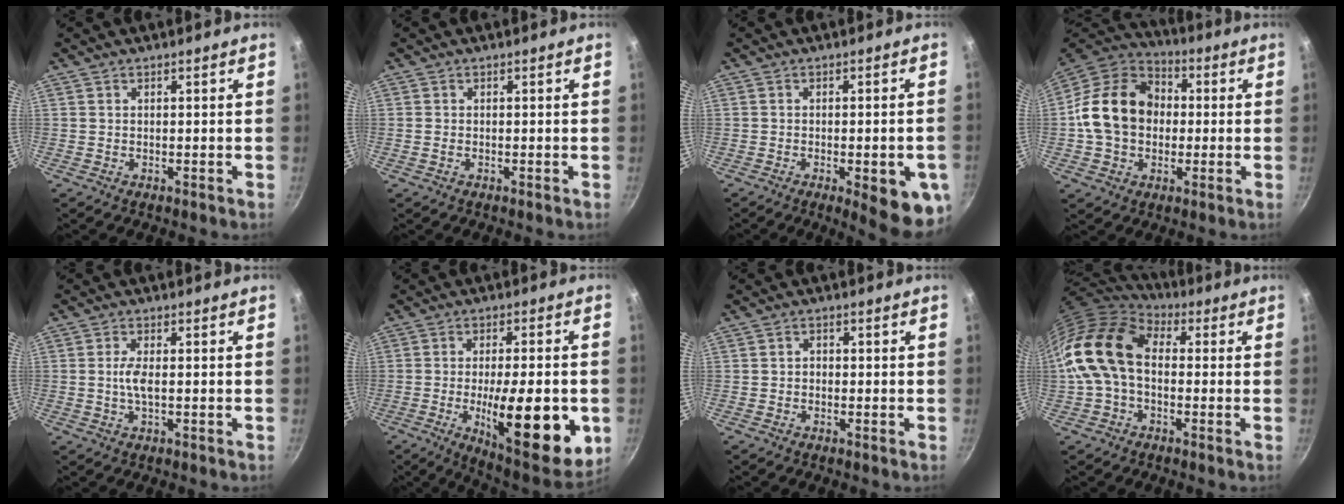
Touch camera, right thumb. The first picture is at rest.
{"total": 0.8, "force": [-0.2, 0.5, 0.5], "torque": [-0.011, 0.001, -0.005]}
{"total": 11.3, "force": [-3.9, 3.4, 10.0], "torque": [-0.099, 0.006, -0.046]}
{"total": 17.4, "force": [0.1, 13.6, 10.8], "torque": [-0.160, 0.035, -0.012]}
{"total": 3.3, "force": [-0.2, 1.1, 3.2], "torque": [-0.071, 0.003, -0.006]}
{"total": 20.9, "force": [-4.7, 6.7, 19.2], "torque": [-0.255, -0.006, -0.063]}
{"total": 1.4, "force": [-0.3, 1.1, 0.7], "torque": [-0.010, 0.006, -0.008]}
{"total": 16.0, "force": [0.2, 10.9, 11.6], "torque": [-0.206, 0.033, -0.012]}